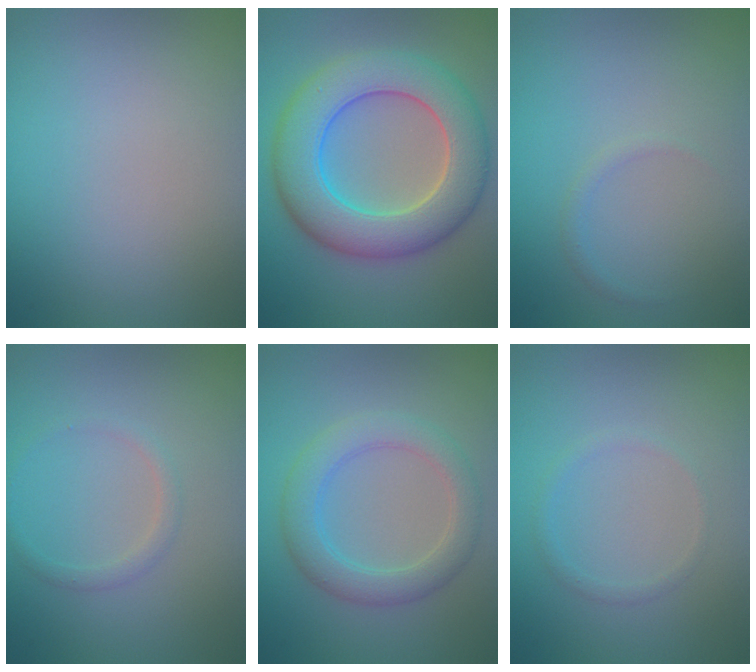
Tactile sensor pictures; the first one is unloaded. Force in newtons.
{"total": 9.6, "press": 9.5, "slide": 0.7}
{"total": 0.7, "press": 0.7, "slide": 0.1}
{"total": 1.2, "press": 1.2, "slide": 0.1}
{"total": 4.1, "press": 4.1, "slide": 0.3}
{"total": 0.9, "press": 0.9, "slide": 0.1}